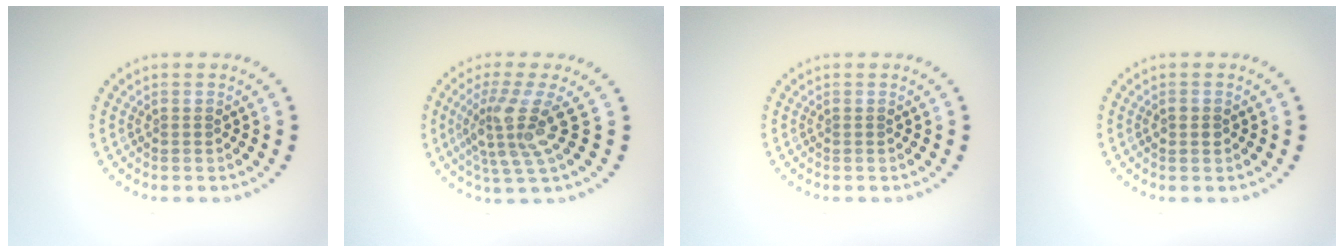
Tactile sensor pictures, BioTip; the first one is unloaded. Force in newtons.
{"total": 4.4, "press": 3.2, "slide": 3.0}
{"total": 0.0}
{"total": 1.3, "press": 1.3, "slide": 0.1}